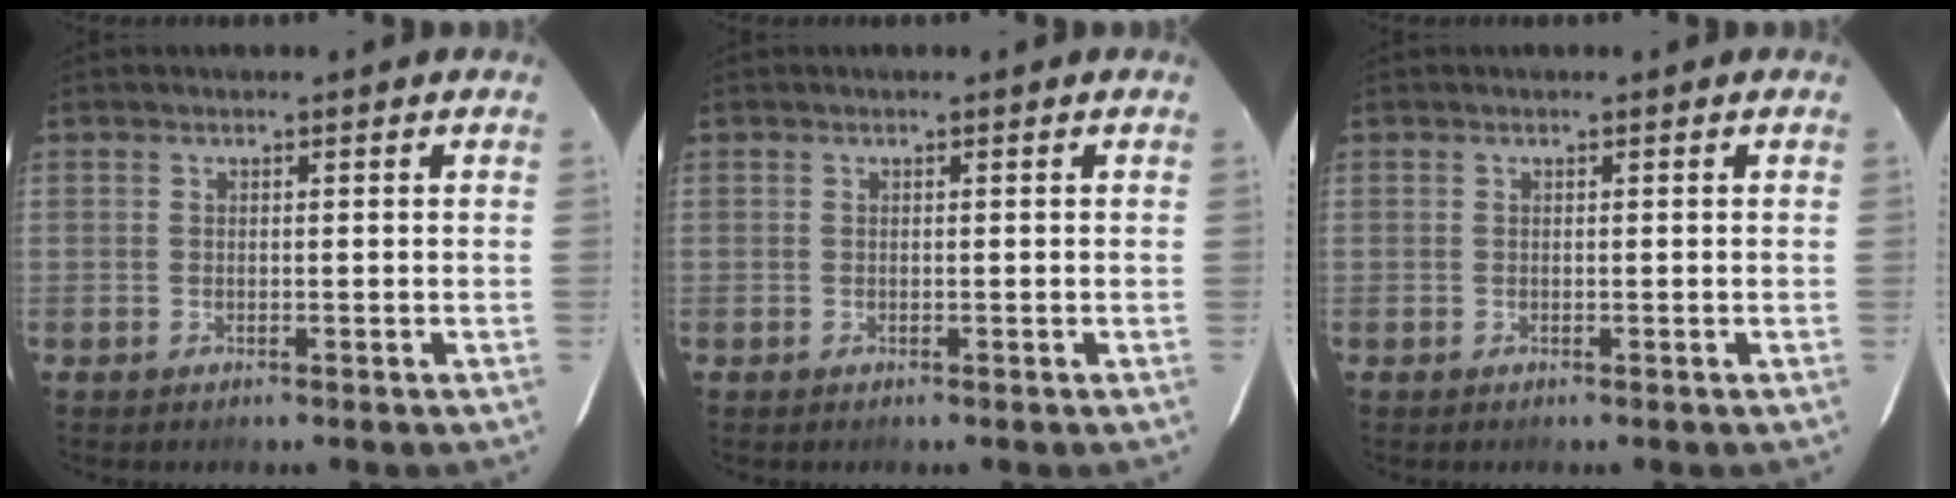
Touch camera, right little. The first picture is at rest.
{"total": 0.0}
{"total": 0.0}